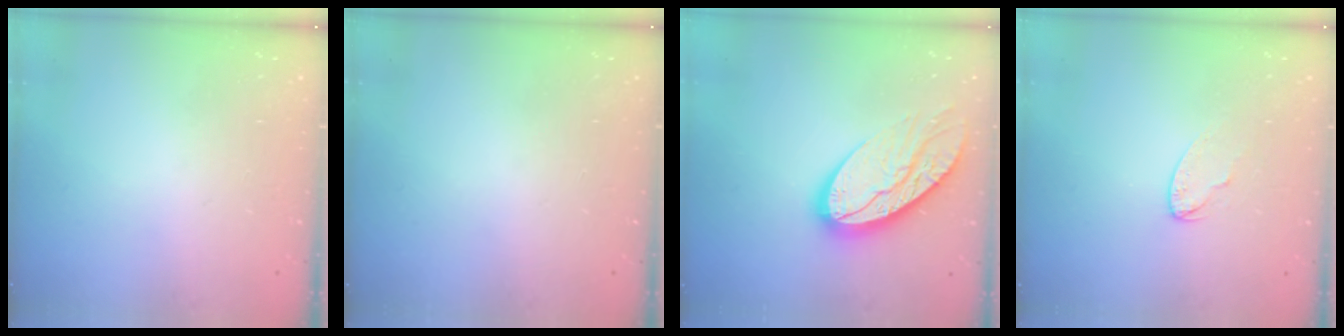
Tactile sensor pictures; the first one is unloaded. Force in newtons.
{"total": 0.0}
{"total": 15.3, "press": 15.2, "slide": 0.9}
{"total": 4.1, "press": 4.0, "slide": 0.4}